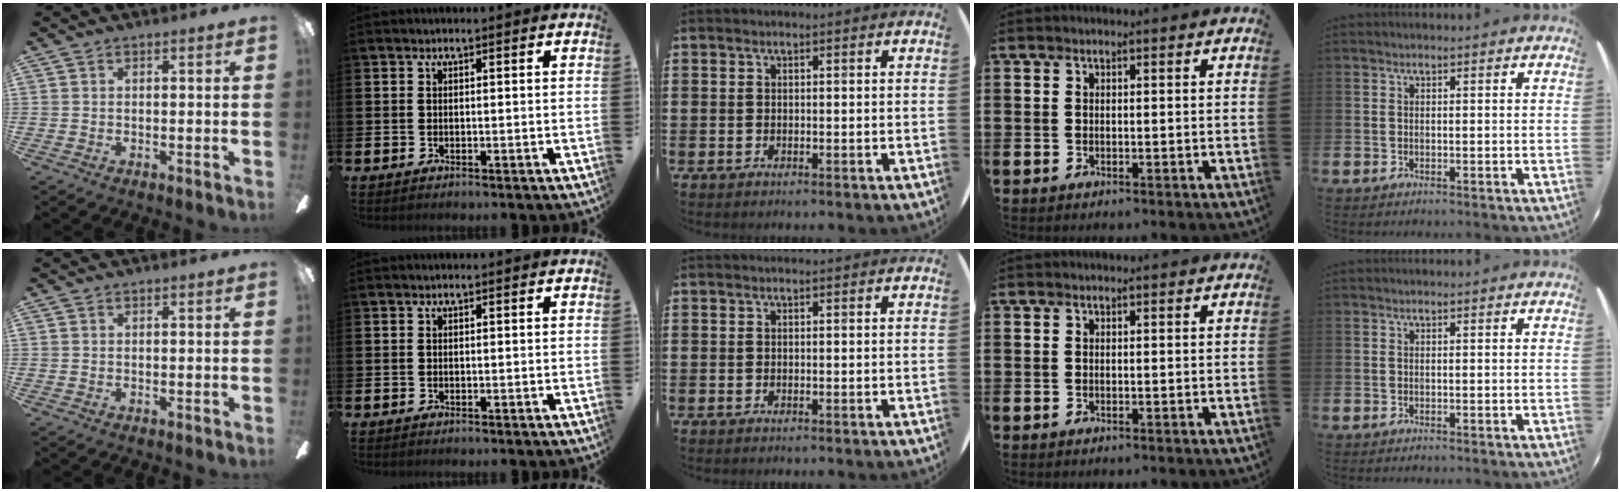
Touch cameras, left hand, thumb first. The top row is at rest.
{}